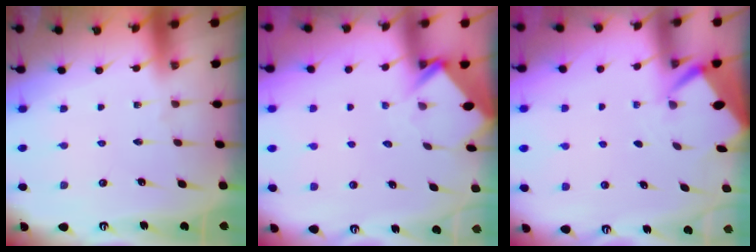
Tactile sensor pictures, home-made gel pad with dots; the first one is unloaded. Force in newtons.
{"total": 3.7, "press": 3.6, "slide": 0.2}
{"total": 2.5, "press": 2.5, "slide": 0.3}